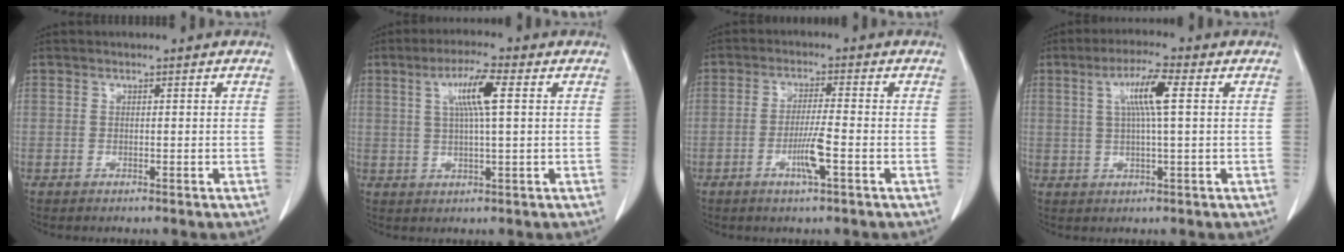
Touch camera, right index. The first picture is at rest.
{"total": 6.7, "force": [2.0, 0.2, 6.4], "torque": [-0.117, 0.007, 0.034]}
{"total": 5.0, "force": [-1.9, -0.1, 4.7], "torque": [-0.087, -0.008, -0.036]}
{"total": 6.5, "force": [1.7, 0.0, 6.3], "torque": [-0.116, 0.006, 0.029]}